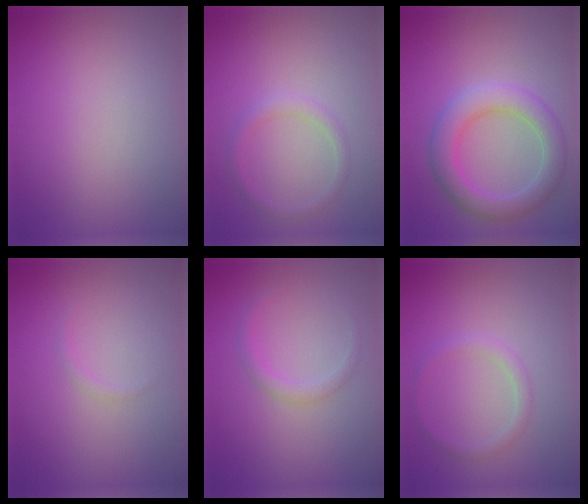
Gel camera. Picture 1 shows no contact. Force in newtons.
{"total": 1.4, "press": 1.4, "slide": 0.1}
{"total": 4.5, "press": 4.5, "slide": 0.3}
{"total": 0.5, "press": 0.5, "slide": 0.1}
{"total": 1.4, "press": 1.4, "slide": 0.0}
{"total": 1.4, "press": 1.4, "slide": 0.1}